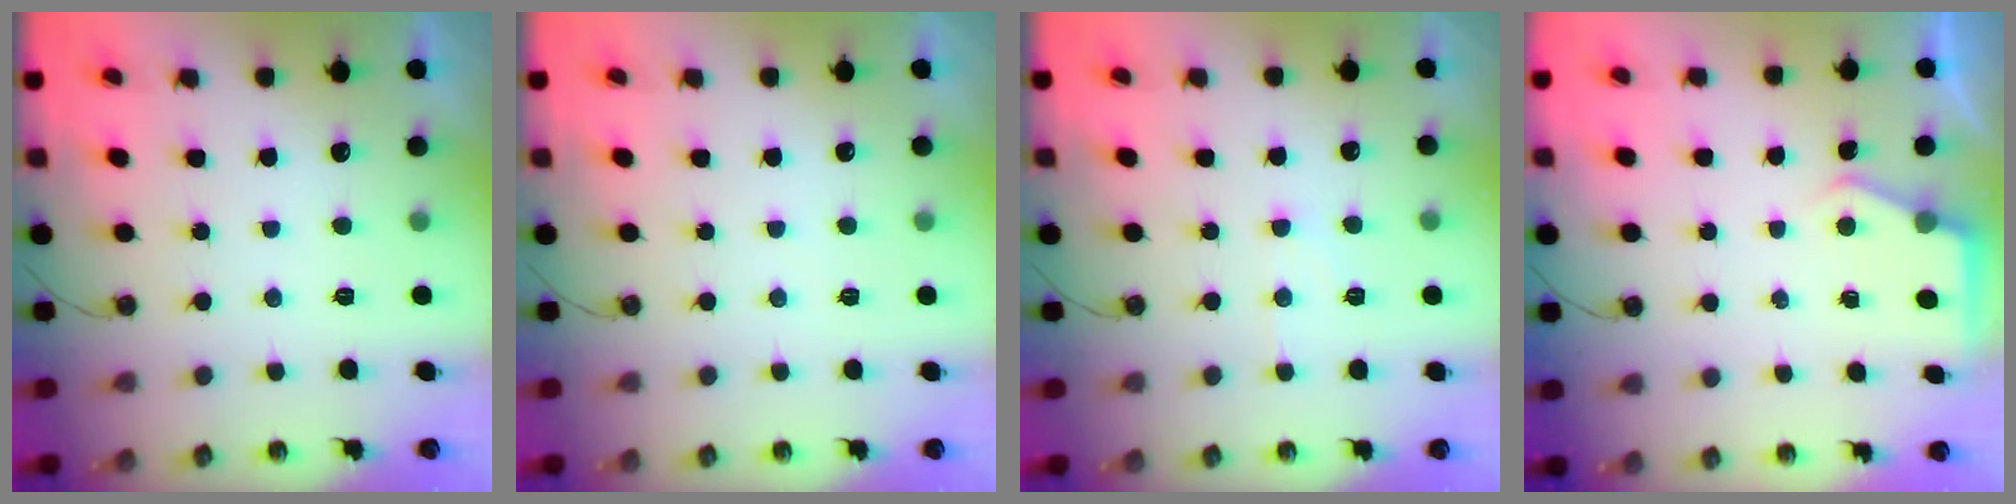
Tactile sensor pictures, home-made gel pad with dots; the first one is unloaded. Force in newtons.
{"total": 2.8, "press": 2.8, "slide": 0.3}
{"total": 4.5, "press": 4.4, "slide": 0.8}
{"total": 4.3, "press": 4.2, "slide": 0.5}